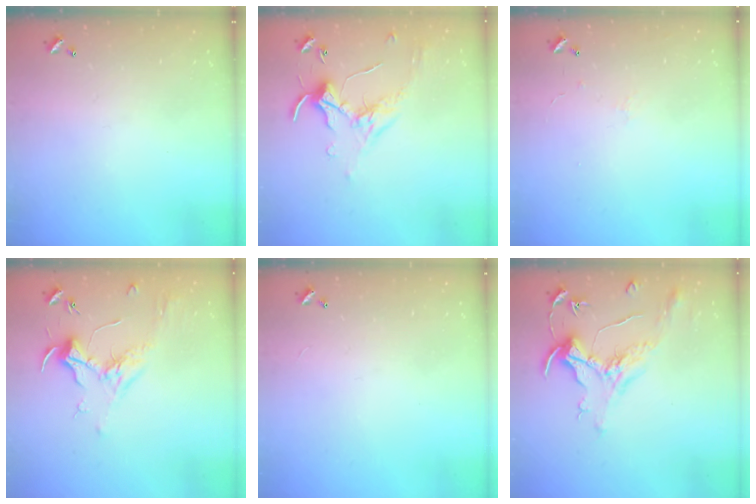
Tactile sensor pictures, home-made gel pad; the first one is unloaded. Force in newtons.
{"total": 0.0}
{"total": 0.9, "press": 0.7, "slide": 0.5}
{"total": 1.8, "press": 1.7, "slide": 0.7}
{"total": 2.8, "press": 2.8, "slide": 0.3}
{"total": 1.5, "press": 1.3, "slide": 0.7}